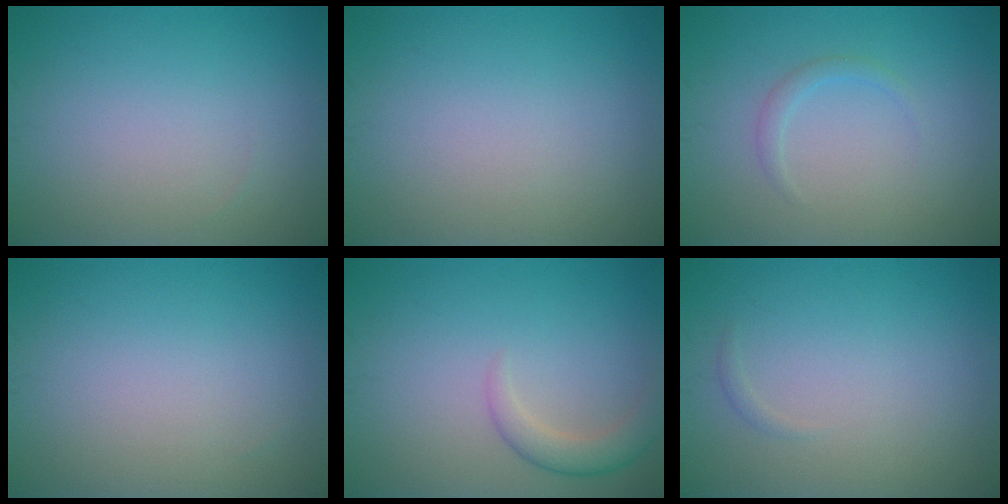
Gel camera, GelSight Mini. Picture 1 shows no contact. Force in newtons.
{"total": 0.0}
{"total": 1.1, "press": 1.1, "slide": 0.1}
{"total": 0.0}
{"total": 2.4, "press": 2.4, "slide": 0.2}
{"total": 0.5, "press": 0.5, "slide": 0.0}